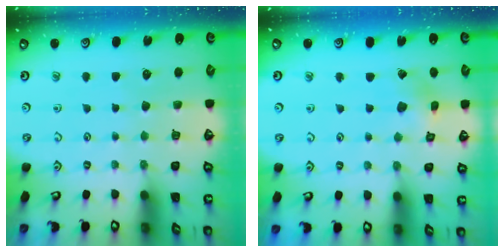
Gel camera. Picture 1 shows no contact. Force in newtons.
{"total": 2.6, "press": 2.5, "slide": 0.3}